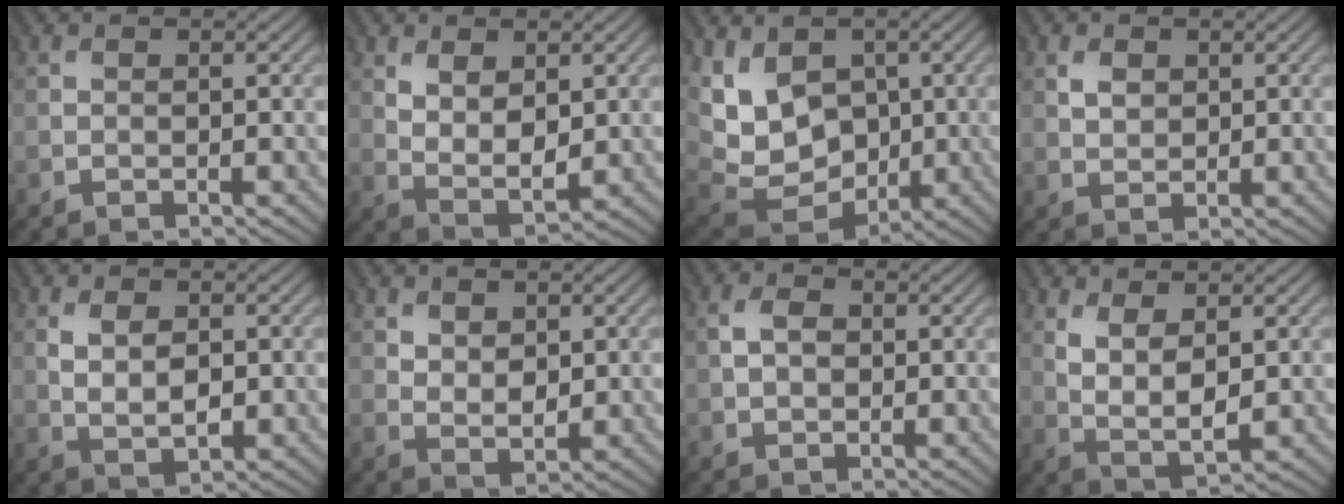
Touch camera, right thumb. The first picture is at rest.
{"total": 5.3, "force": [2.1, 3.0, 3.9], "torque": [-0.080, -0.006, 0.044]}
{"total": 10.3, "force": [2.2, 7.8, 6.3], "torque": [-0.149, -0.005, 0.059]}
{"total": 1.8, "force": [1.1, 1.3, 0.5], "torque": [-0.013, 0.001, 0.021]}
{"total": 3.8, "force": [0.6, 2.2, 3.0], "torque": [-0.057, -0.004, 0.015]}
{"total": 3.7, "force": [1.8, 2.4, 2.1], "torque": [-0.036, -0.005, 0.033]}
{"total": 2.5, "force": [0.5, 2.0, 1.5], "torque": [-0.031, 0.002, 0.007]}
{"total": 4.9, "force": [1.7, 2.1, 4.0], "torque": [-0.088, -0.006, 0.039]}